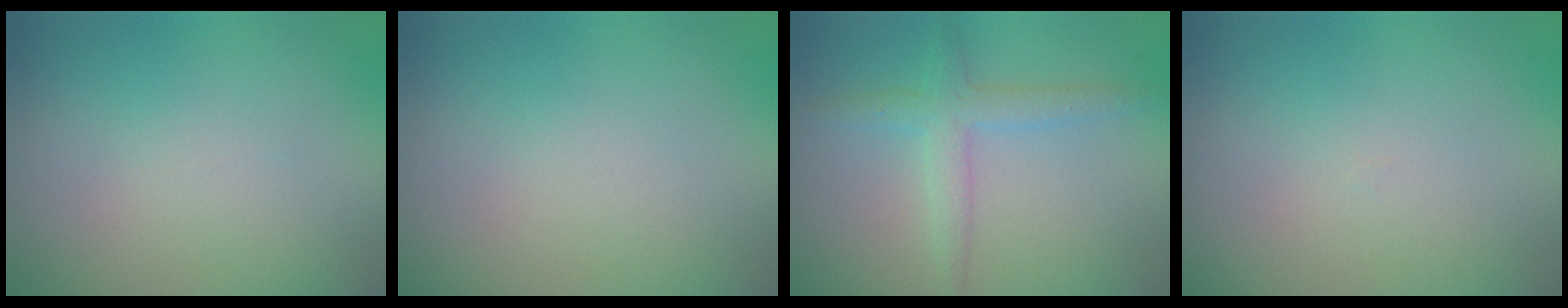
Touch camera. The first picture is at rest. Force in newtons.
{"total": 0.0}
{"total": 2.7, "press": 2.7, "slide": 0.1}
{"total": 0.0}